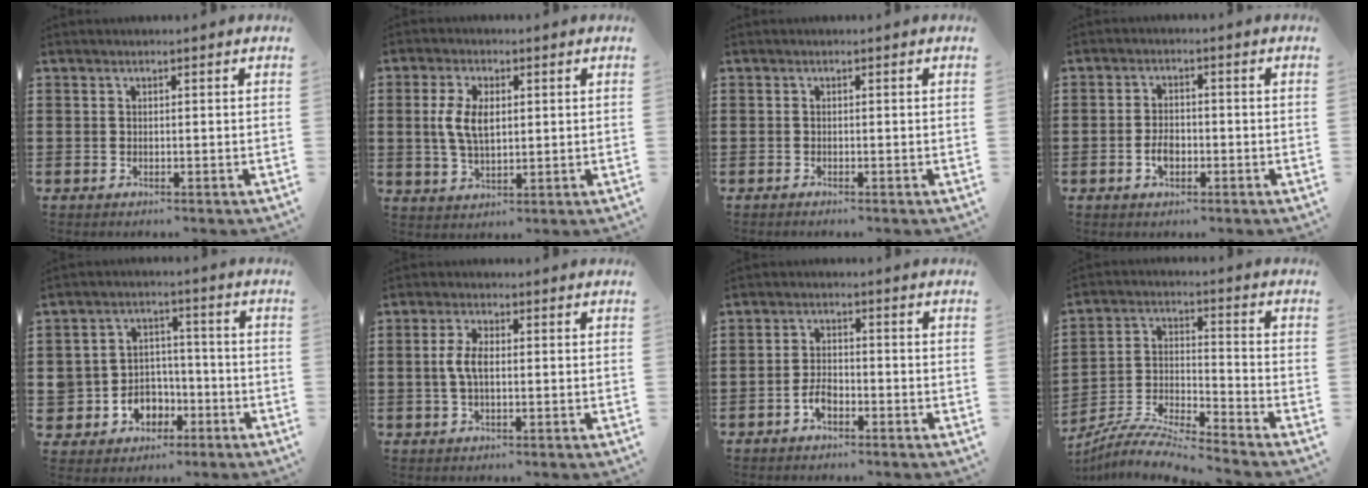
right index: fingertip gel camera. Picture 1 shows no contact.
{"total": 6.0, "force": [0.7, 3.2, 5.0], "torque": [-0.110, 0.010, 0.009]}
{"total": 0.0}
{"total": 3.1, "force": [-1.1, 1.8, 2.3], "torque": [-0.052, 0.000, -0.021]}
{"total": 5.9, "force": [-1.8, 5.5, 1.2], "torque": [-0.054, 0.006, -0.031]}
{"total": 4.2, "force": [0.0, 1.8, 3.8], "torque": [-0.088, 0.001, -0.007]}
{"total": 3.3, "force": [-1.7, 1.6, 2.3], "torque": [-0.057, 0.000, -0.038]}
{"total": 7.7, "force": [-7.5, -0.2, 1.8], "torque": [-0.046, -0.004, -0.153]}